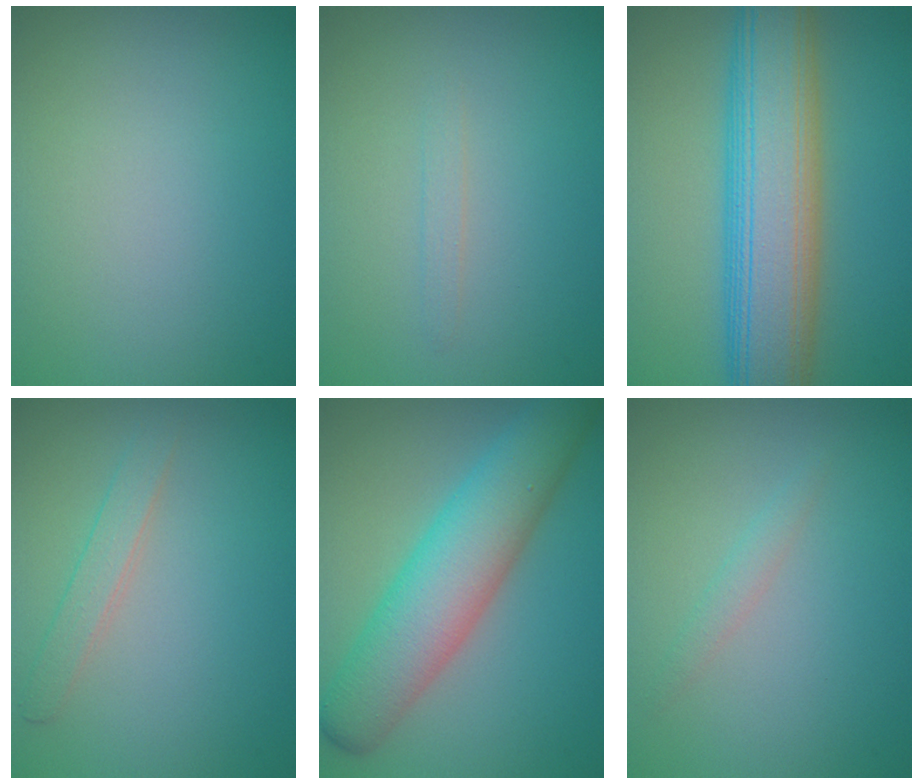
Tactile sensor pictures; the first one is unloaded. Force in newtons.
{"total": 0.8, "press": 0.8, "slide": 0.0}
{"total": 10.9, "press": 10.9, "slide": 0.0}
{"total": 1.7, "press": 1.7, "slide": 0.1}
{"total": 8.2, "press": 8.2, "slide": 0.2}
{"total": 1.1, "press": 1.1, "slide": 0.2}